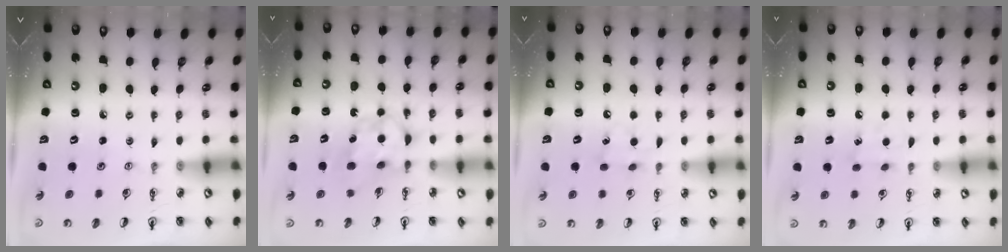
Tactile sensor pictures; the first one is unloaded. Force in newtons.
{"total": 7.2, "press": 7.2, "slide": 0.5}
{"total": 7.2, "press": 7.2, "slide": 0.9}
{"total": 6.4, "press": 6.3, "slide": 0.8}